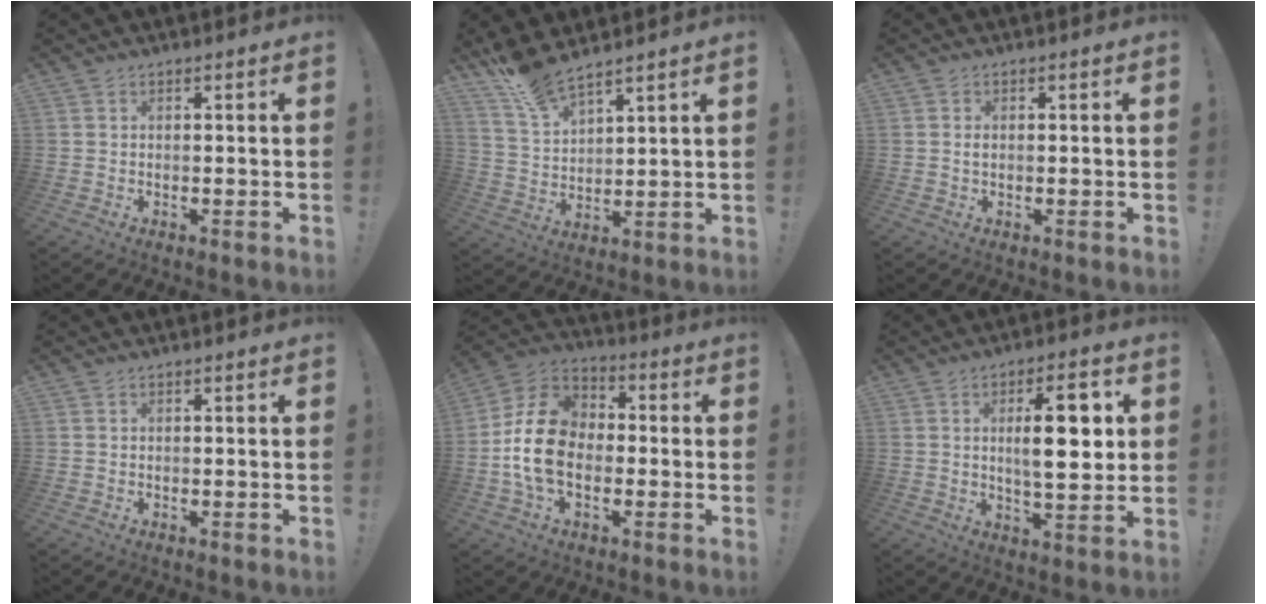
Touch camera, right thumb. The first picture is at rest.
{"total": 9.6, "force": [8.7, 2.1, 3.5], "torque": [-0.074, -0.062, 0.166]}
{"total": 0.7, "force": [0.0, 0.5, 0.6], "torque": [-0.015, 0.004, 0.000]}
{"total": 0.0}
{"total": 17.0, "force": [-2.9, 12.3, 11.4], "torque": [-0.204, 0.033, -0.044]}
{"total": 13.0, "force": [2.5, 4.6, 11.9], "torque": [-0.175, 0.000, 0.034]}